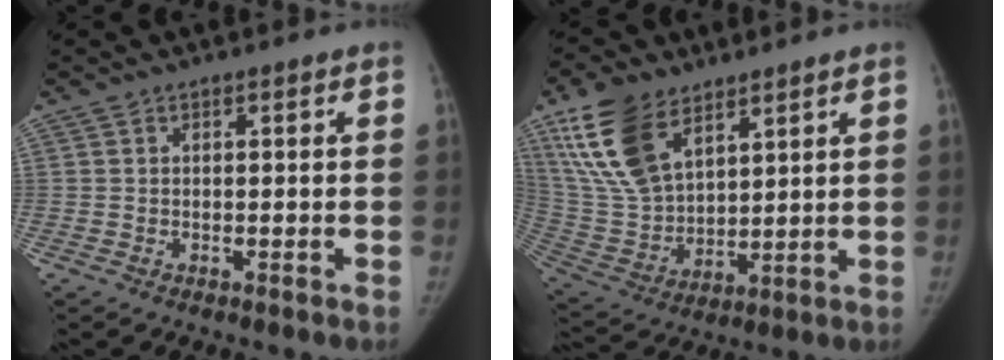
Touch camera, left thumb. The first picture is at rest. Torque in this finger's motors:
{"motor_torque": [0.23, 0.07, 1.48, -1.29, 0.11]}